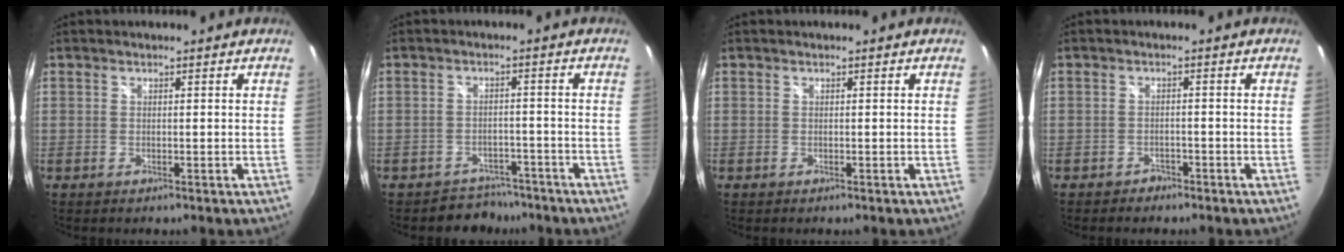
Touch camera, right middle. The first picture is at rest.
{"total": 5.7, "force": [-4.7, 3.3, -0.2], "torque": [-0.003, 0.015, -0.068]}
{"total": 0.0}
{"total": 2.3, "force": [-1.9, 1.3, 0.3], "torque": [-0.011, -0.002, -0.032]}